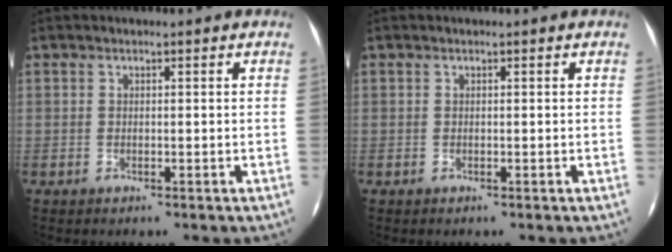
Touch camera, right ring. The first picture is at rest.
{"total": 0.0}